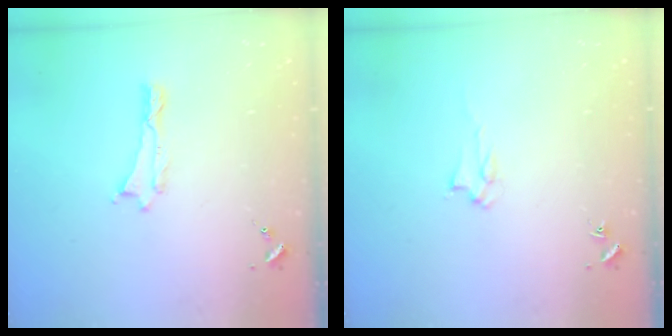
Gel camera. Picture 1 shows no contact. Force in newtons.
{"total": 1.6, "press": 1.6, "slide": 0.2}